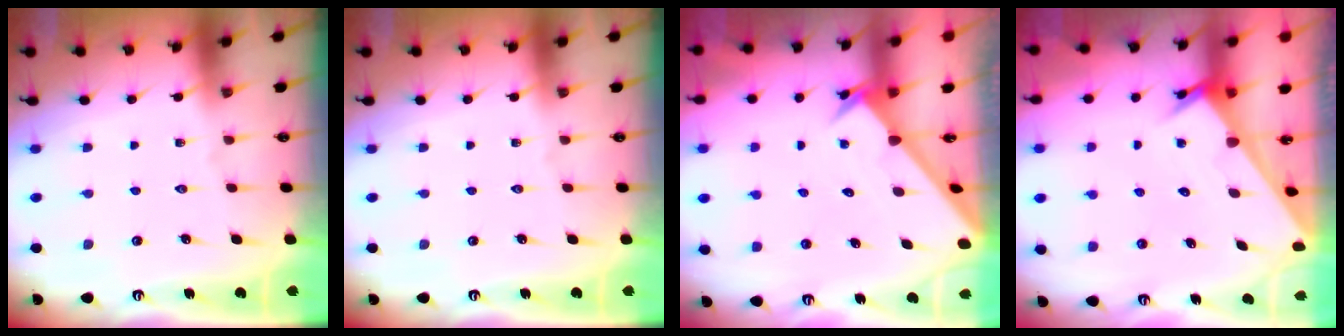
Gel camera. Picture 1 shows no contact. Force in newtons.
{"total": 0.0}
{"total": 2.5, "press": 2.5, "slide": 0.2}
{"total": 2.5, "press": 2.5, "slide": 0.1}